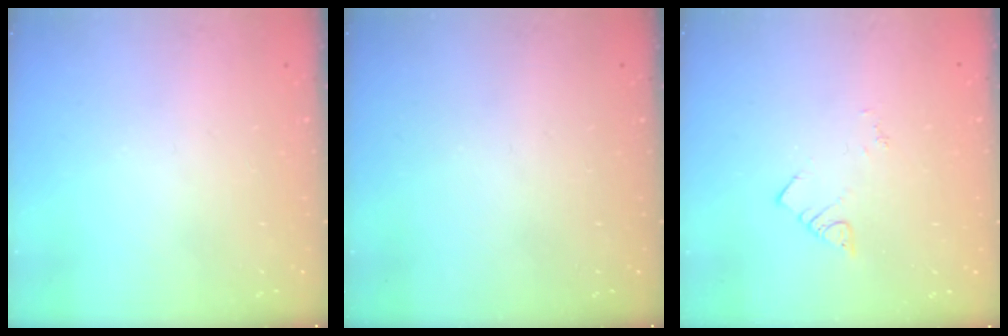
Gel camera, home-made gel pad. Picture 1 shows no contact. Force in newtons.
{"total": 0.0}
{"total": 1.8, "press": 1.8, "slide": 0.3}